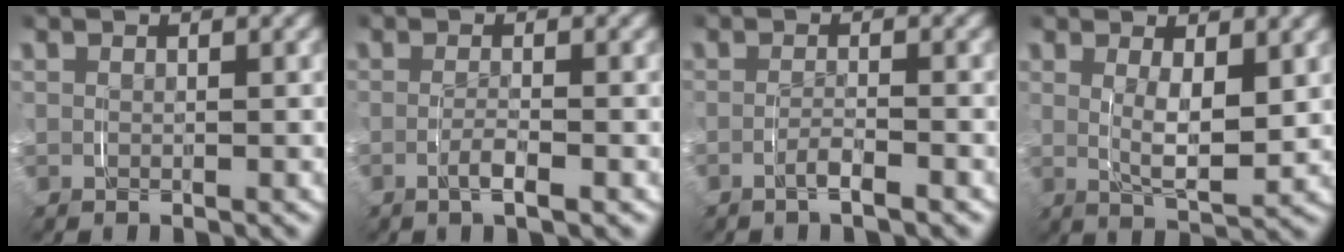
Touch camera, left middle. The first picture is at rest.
{"total": 1.7, "force": [-1.0, -0.1, 1.3], "torque": [-0.032, -0.008, -0.016]}
{"total": 1.6, "force": [-1.3, -0.1, 0.8], "torque": [-0.022, -0.004, -0.024]}
{"total": 3.9, "force": [0.7, 1.2, 3.6], "torque": [-0.064, -0.018, 0.015]}